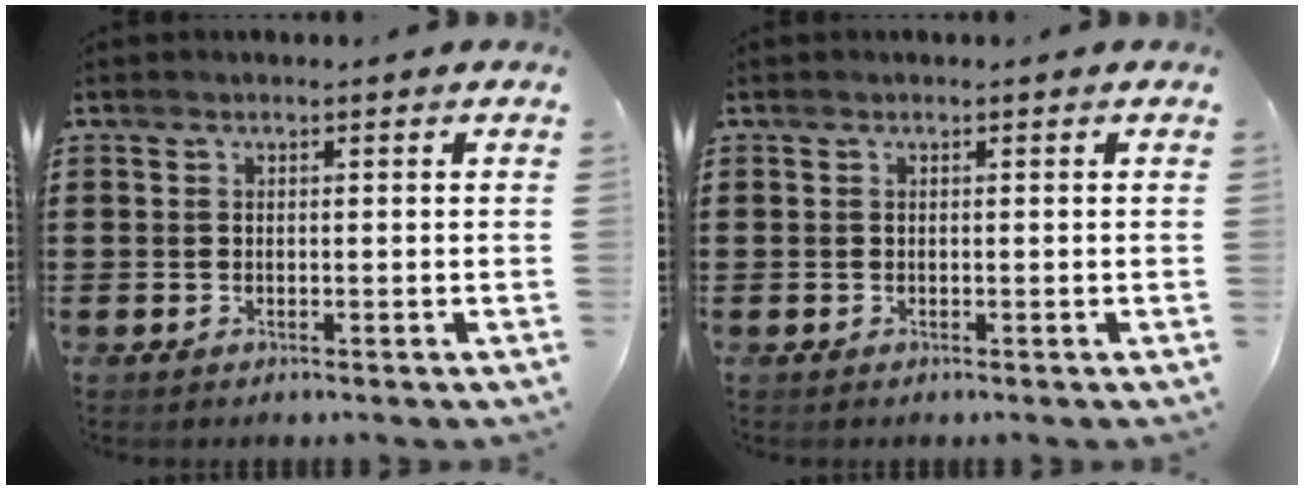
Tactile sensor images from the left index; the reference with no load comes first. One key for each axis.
{"total": 0.0}